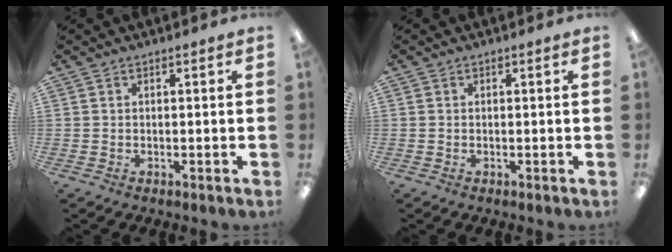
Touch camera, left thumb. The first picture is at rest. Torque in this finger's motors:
{"motor_torque": [0.09, -0.02, -0.04, -0.01, -0.01]}